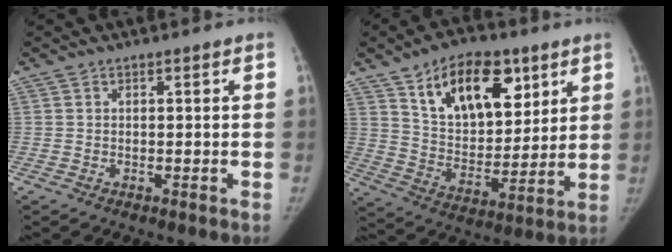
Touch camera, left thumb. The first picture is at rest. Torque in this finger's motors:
{"motor_torque": [0.35, 0.38, 1.69, -1.08, 0.03]}